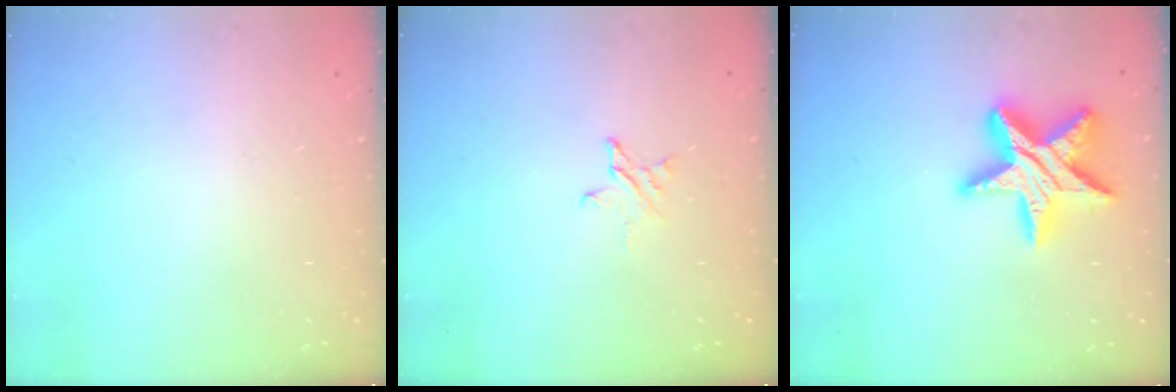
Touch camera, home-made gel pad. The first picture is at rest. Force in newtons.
{"total": 3.0, "press": 3.0, "slide": 0.3}
{"total": 17.9, "press": 17.8, "slide": 1.2}